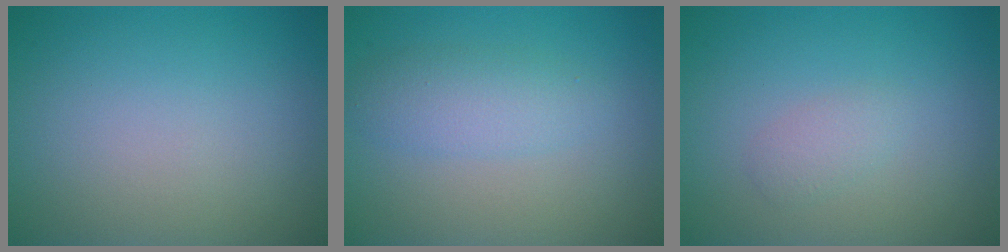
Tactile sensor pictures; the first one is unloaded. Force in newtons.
{"total": 2.8, "press": 2.8, "slide": 0.1}
{"total": 1.2, "press": 1.2, "slide": 0.0}